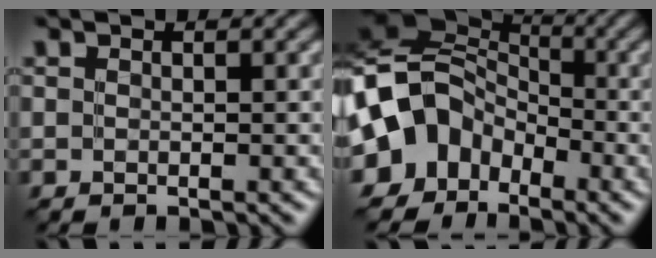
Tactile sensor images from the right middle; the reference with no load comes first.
{"total": 9.1, "force": [-3.7, 7.2, 4.1], "torque": [-0.078, 0.004, -0.092]}